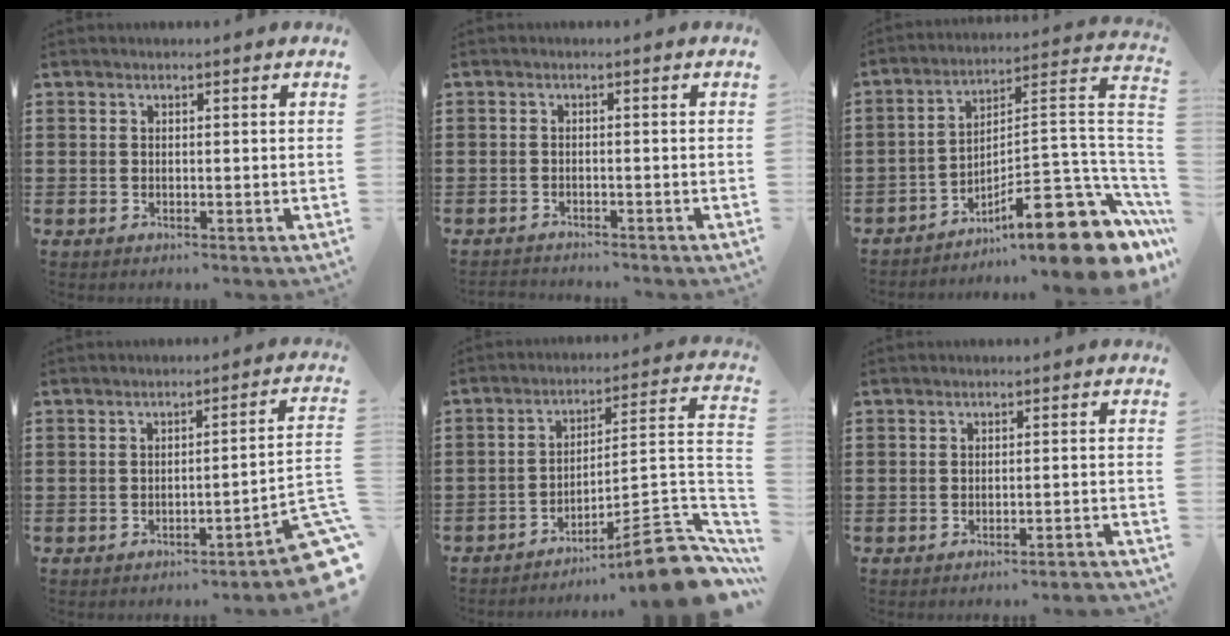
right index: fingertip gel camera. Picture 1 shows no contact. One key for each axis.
{"total": 1.4, "fx": -1.4, "fy": 0.3, "fz": -0.1, "tx": -0.002, "ty": 0.003, "tz": -0.032}
{"total": 14.5, "fx": -8.9, "fy": 3.6, "fz": 10.8, "tx": -0.133, "ty": 0.011, "tz": -0.152}
{"total": 5.0, "fx": -3.2, "fy": 0.2, "fz": 3.9, "tx": -0.057, "ty": -0.022, "tz": -0.061}
{"total": 11.4, "fx": -8.1, "fy": 1.2, "fz": 8.0, "tx": -0.105, "ty": 0.016, "tz": -0.146}
{"total": 1.7, "fx": -1.6, "fy": -0.3, "fz": 0.6, "tx": -0.011, "ty": 0.001, "tz": -0.032}